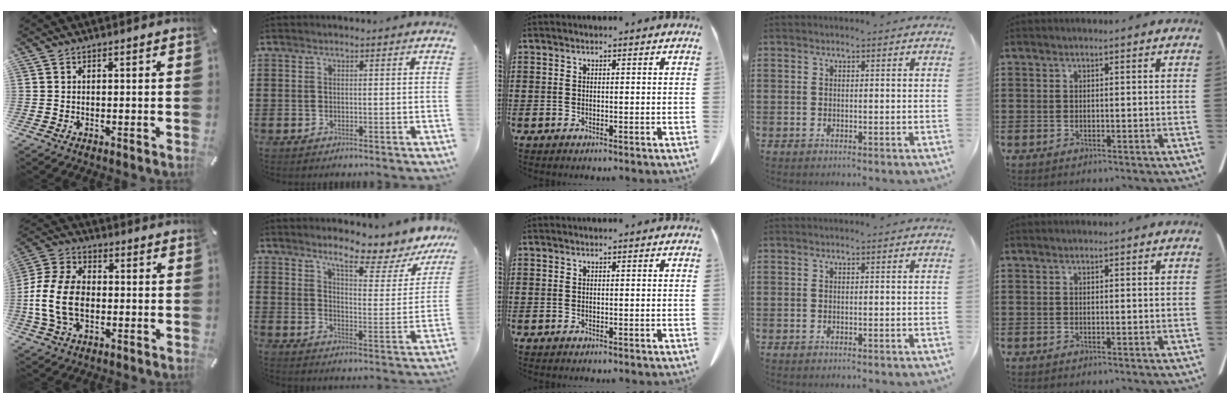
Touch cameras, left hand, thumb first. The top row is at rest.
{"thumb": {"total": 12.8, "force": [-2.3, 8.8, 9.0], "torque": [-0.208, 0.005, -0.041]}, "index": {"total": 8.7, "force": [7.2, 1.0, 4.8], "torque": [-0.081, -0.055, 0.113]}}